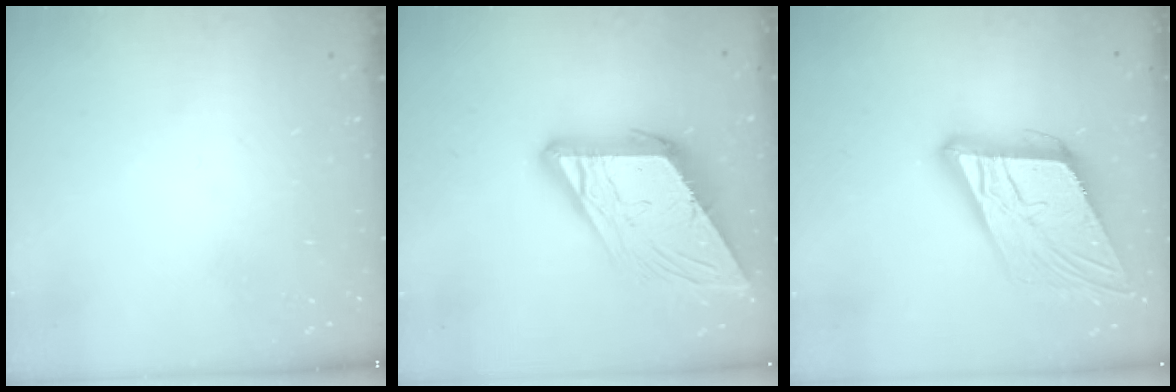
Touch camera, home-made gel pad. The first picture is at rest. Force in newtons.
{"total": 19.3, "press": 19.2, "slide": 2.3}
{"total": 18.8, "press": 18.5, "slide": 3.5}